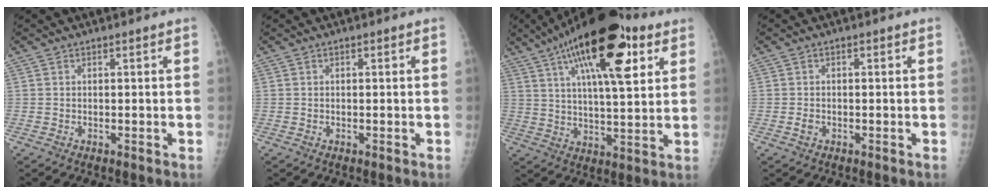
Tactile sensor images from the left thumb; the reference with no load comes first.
{"total": 0.0}
{"total": 22.0, "force": [10.3, 7.6, 17.8], "torque": [-0.276, -0.012, 0.164]}
{"total": 1.1, "force": [-0.6, 0.8, 0.4], "torque": [-0.004, 0.000, -0.013]}